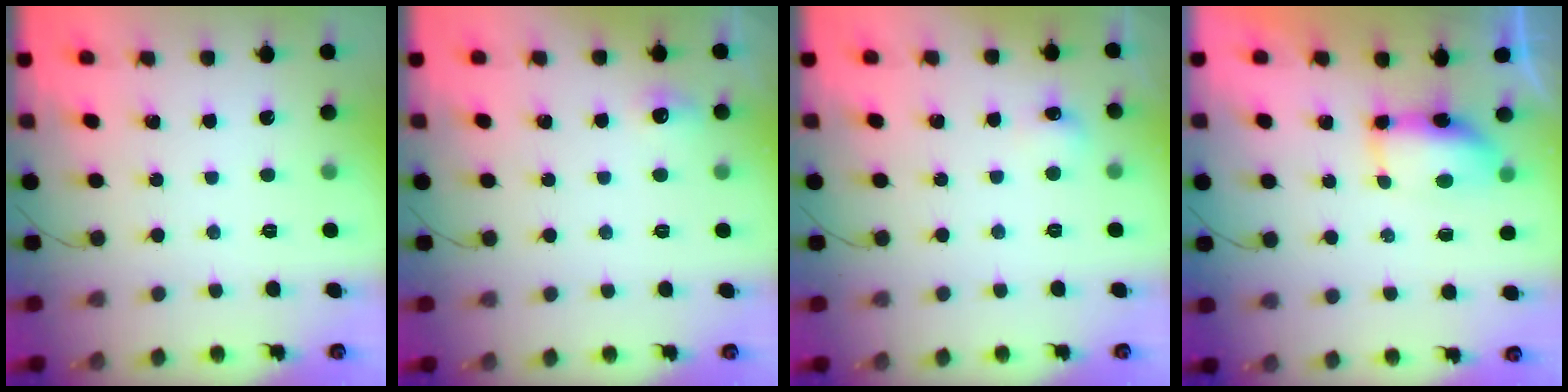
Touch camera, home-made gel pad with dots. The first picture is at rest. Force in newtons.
{"total": 12.6, "press": 5.2, "slide": 11.4}
{"total": 5.1, "press": 4.9, "slide": 1.3}
{"total": 13.7, "press": 8.7, "slide": 10.5}